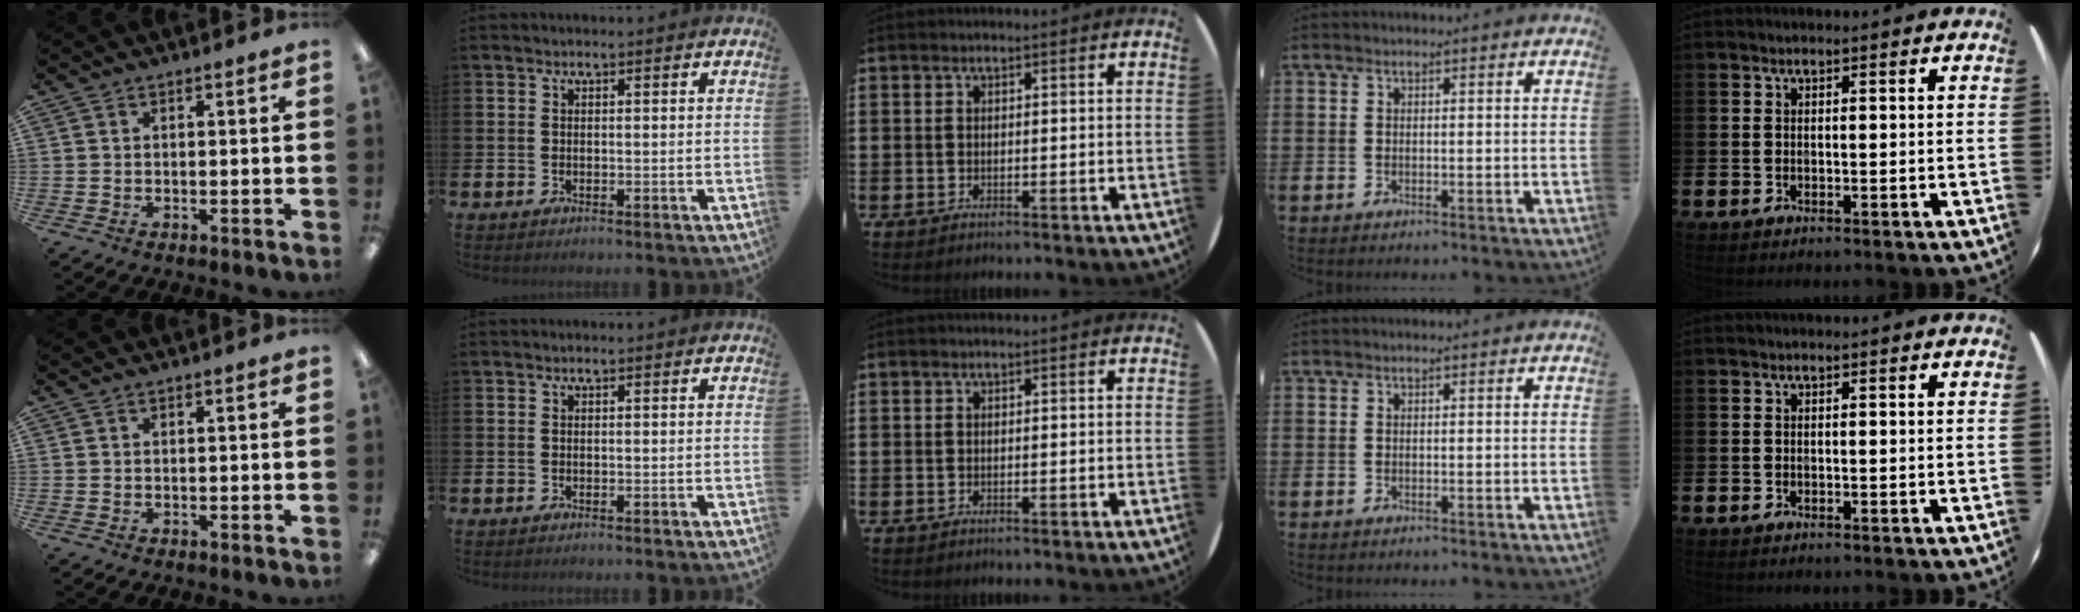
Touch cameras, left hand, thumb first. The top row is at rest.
{}